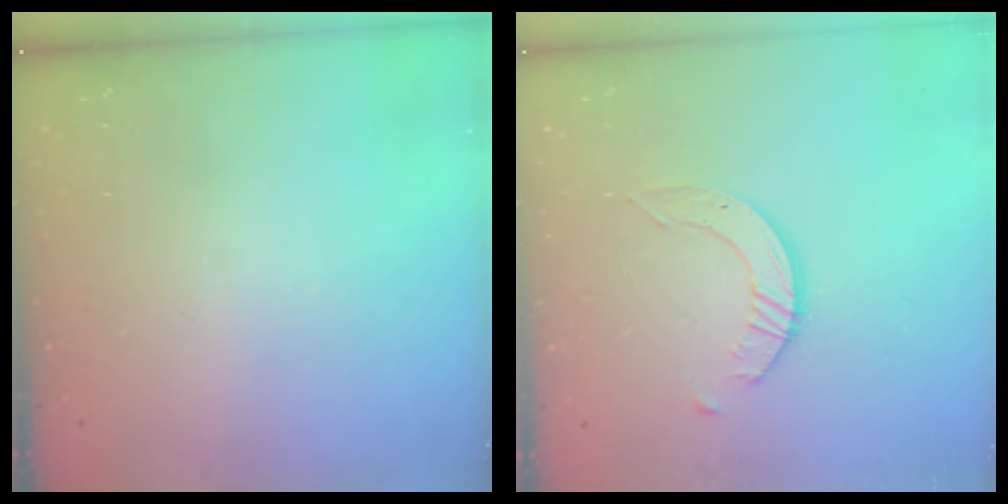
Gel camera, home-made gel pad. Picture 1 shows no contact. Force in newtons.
{"total": 3.2, "press": 3.2, "slide": 0.4}